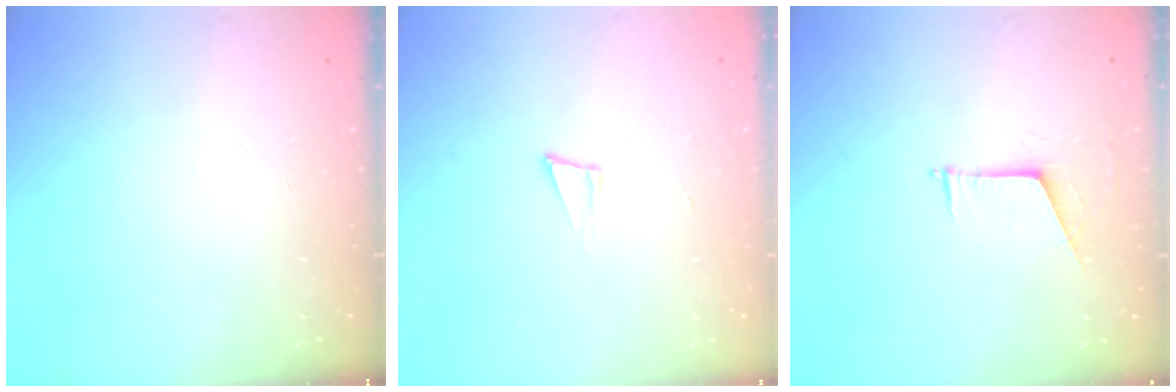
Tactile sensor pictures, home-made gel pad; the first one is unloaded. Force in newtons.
{"total": 4.8, "press": 3.6, "slide": 3.2}
{"total": 5.7, "press": 5.7, "slide": 0.3}